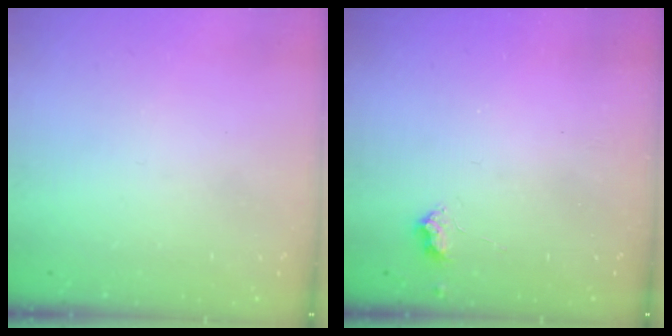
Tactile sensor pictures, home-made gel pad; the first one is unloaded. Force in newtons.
{"total": 3.2, "press": 3.1, "slide": 0.4}